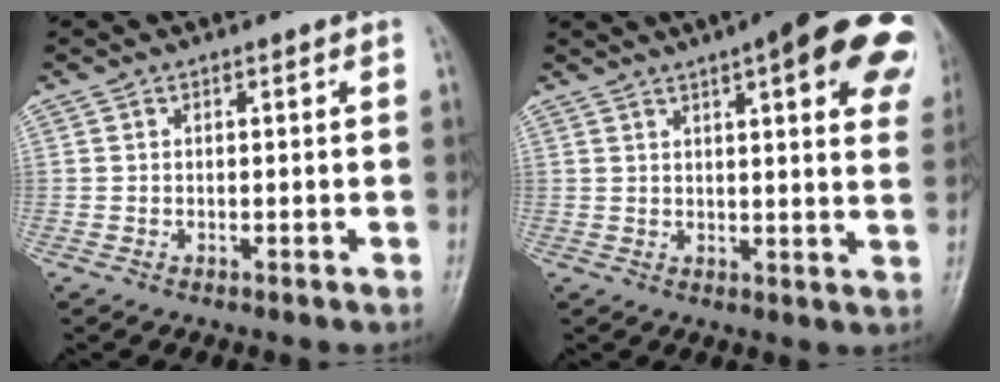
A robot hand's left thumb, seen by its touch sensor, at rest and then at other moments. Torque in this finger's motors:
{"motor_torque": [1.07, 0.55, 1.48, -1.29, 0.20]}